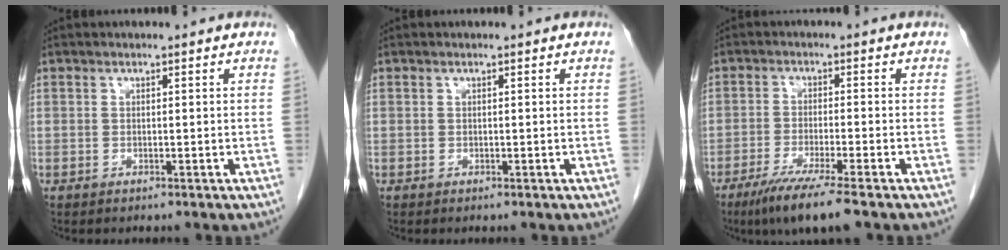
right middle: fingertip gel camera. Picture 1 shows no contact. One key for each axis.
{"total": 0.0}
{"total": 7.7, "fx": -5.4, "fy": -0.5, "fz": 5.5, "tx": -0.098, "ty": -0.025, "tz": -0.095}